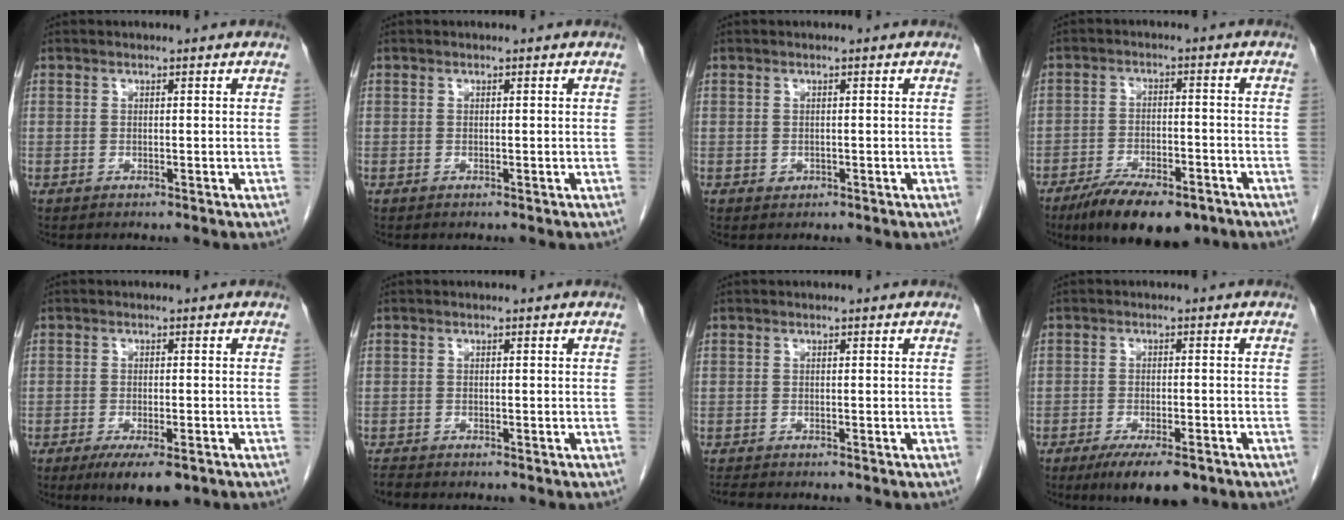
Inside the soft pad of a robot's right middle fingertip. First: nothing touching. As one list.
[{"total": 0.0}, {"total": 0.7, "force": [-0.2, 0.6, 0.3], "torque": [-0.006, 0.001, -0.001]}, {"total": 11.9, "force": [-8.5, 4.1, 7.2], "torque": [-0.110, -0.010, -0.135]}, {"total": 6.4, "force": [-4.0, 1.8, 4.6], "torque": [-0.070, -0.013, -0.058]}, {"total": 1.1, "force": [-1.1, 0.1, 0.2], "torque": [-0.013, -0.005, -0.021]}, {"total": 1.4, "force": [-1.4, 0.0, 0.4], "torque": [-0.015, -0.006, -0.024]}, {"total": 7.7, "force": [-5.3, 2.1, 5.2], "torque": [-0.078, -0.012, -0.079]}]